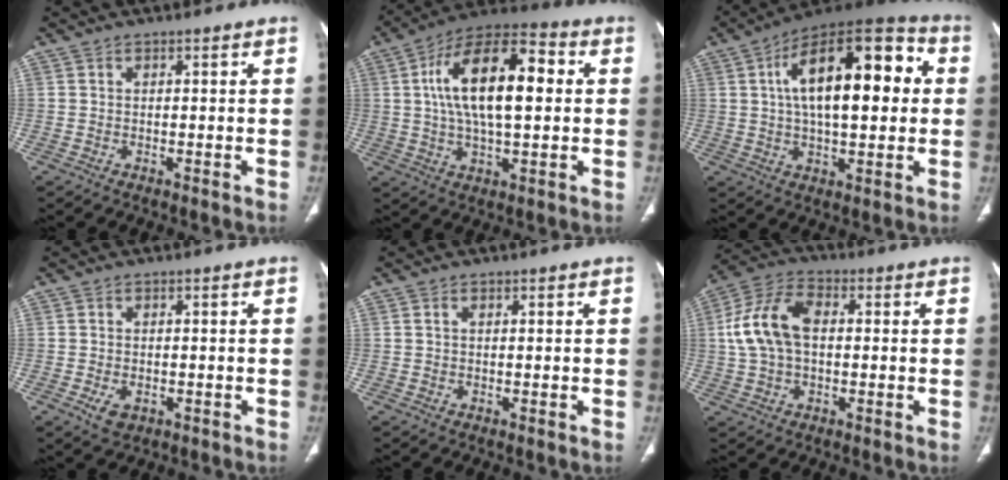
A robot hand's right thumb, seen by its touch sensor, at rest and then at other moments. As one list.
[{"total": 19.3, "force": [2.8, 8.6, 17.0], "torque": [-0.286, 0.025, 0.040]}, {"total": 22.6, "force": [3.9, 10.1, 19.8], "torque": [-0.287, 0.026, 0.051]}, {"total": 3.2, "force": [-1.2, 2.1, 2.1], "torque": [-0.034, 0.001, -0.012]}, {"total": 0.5, "force": [0.1, 0.4, 0.4], "torque": [-0.010, 0.001, 0.001]}, {"total": 11.8, "force": [0.9, 7.3, 9.2], "torque": [-0.188, 0.029, 0.012]}]